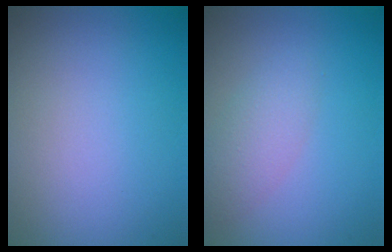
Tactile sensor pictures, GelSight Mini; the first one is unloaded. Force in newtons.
{"total": 2.3, "press": 2.3, "slide": 0.1}